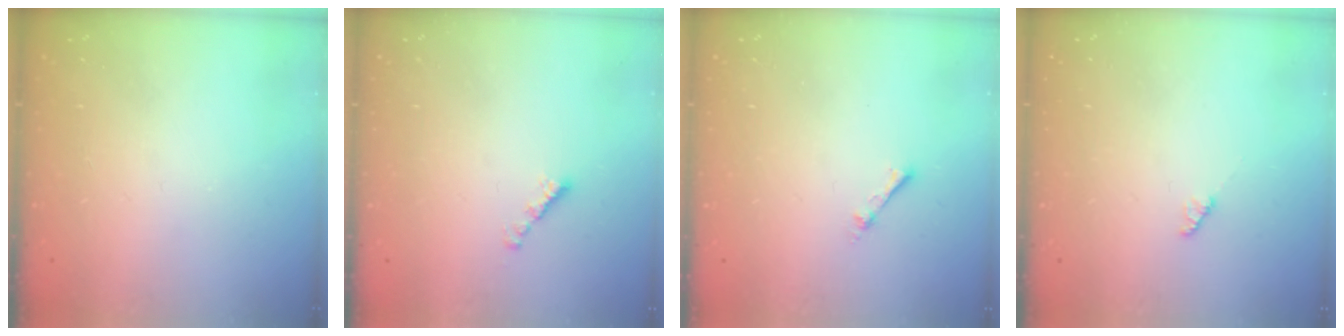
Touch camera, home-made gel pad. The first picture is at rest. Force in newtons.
{"total": 2.2, "press": 2.1, "slide": 0.7}
{"total": 1.9, "press": 1.9, "slide": 0.3}
{"total": 2.2, "press": 2.2, "slide": 0.3}